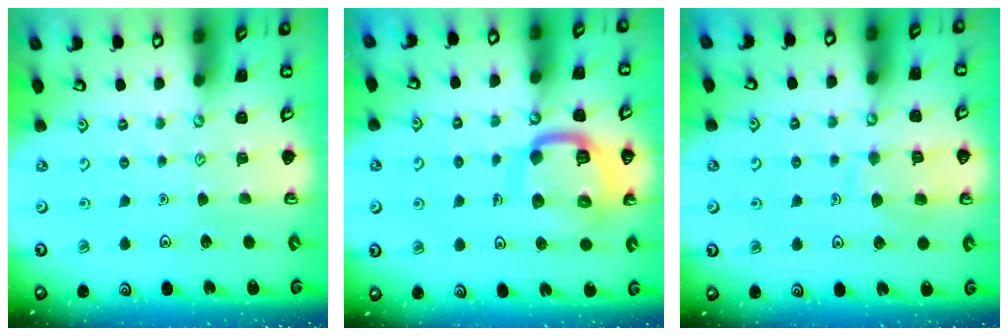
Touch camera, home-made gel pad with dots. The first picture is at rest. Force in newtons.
{"total": 15.0, "press": 14.9, "slide": 1.5}
{"total": 8.3, "press": 8.2, "slide": 0.8}